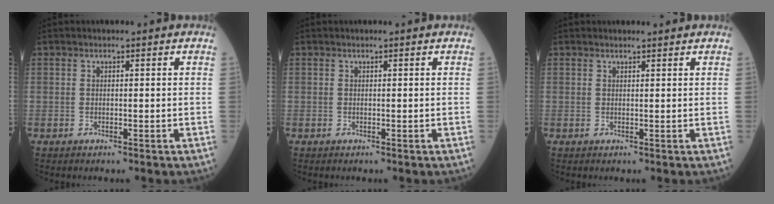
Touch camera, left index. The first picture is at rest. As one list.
[{"total": 0.0}, {"total": 1.6, "force": [1.6, 0.1, 0.3], "torque": [-0.009, 0.005, 0.022]}]